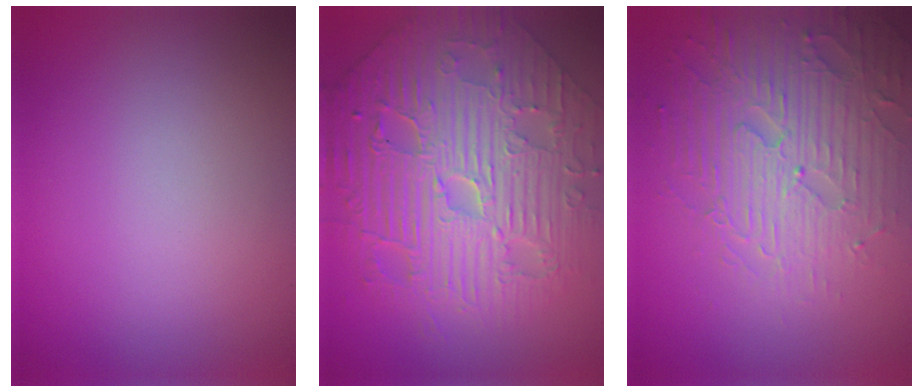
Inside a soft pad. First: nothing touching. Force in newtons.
{"total": 11.8, "press": 7.8, "slide": 8.8}
{"total": 5.8, "press": 5.0, "slide": 2.9}